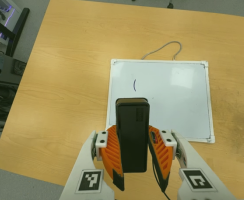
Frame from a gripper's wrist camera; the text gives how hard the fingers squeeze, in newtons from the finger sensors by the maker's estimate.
{"total": 7.2, "left": 6.4, "right": 8.1}